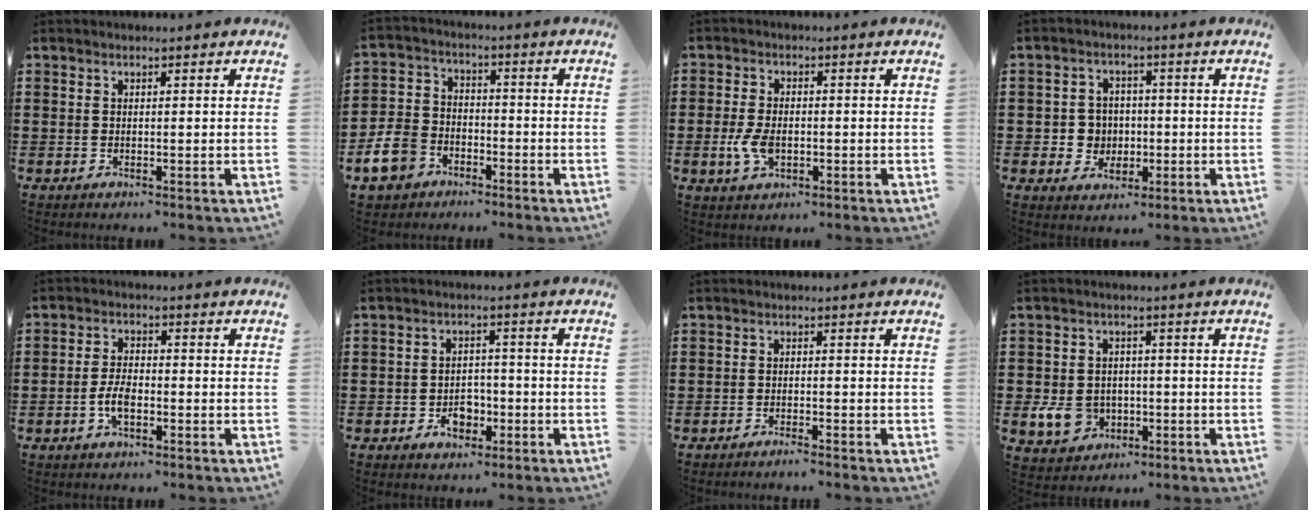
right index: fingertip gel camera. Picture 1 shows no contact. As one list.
[{"total": 7.4, "force": [-4.7, 5.1, 2.8], "torque": [-0.099, 0.013, -0.101]}, {"total": 4.6, "force": [-1.0, 2.6, 3.6], "torque": [-0.091, -0.008, -0.023]}, {"total": 4.4, "force": [-0.5, 4.2, 1.3], "torque": [-0.042, 0.012, -0.011]}, {"total": 4.1, "force": [-1.4, 1.9, 3.3], "torque": [-0.080, 0.001, -0.032]}, {"total": 3.9, "force": [-1.6, 2.7, 2.2], "torque": [-0.036, 0.001, -0.032]}, {"total": 1.2, "force": [-1.2, -0.1, 0.3], "torque": [-0.005, 0.003, -0.023]}, {"total": 5.9, "force": [-1.5, 4.8, 3.1], "torque": [-0.084, 0.002, -0.029]}]